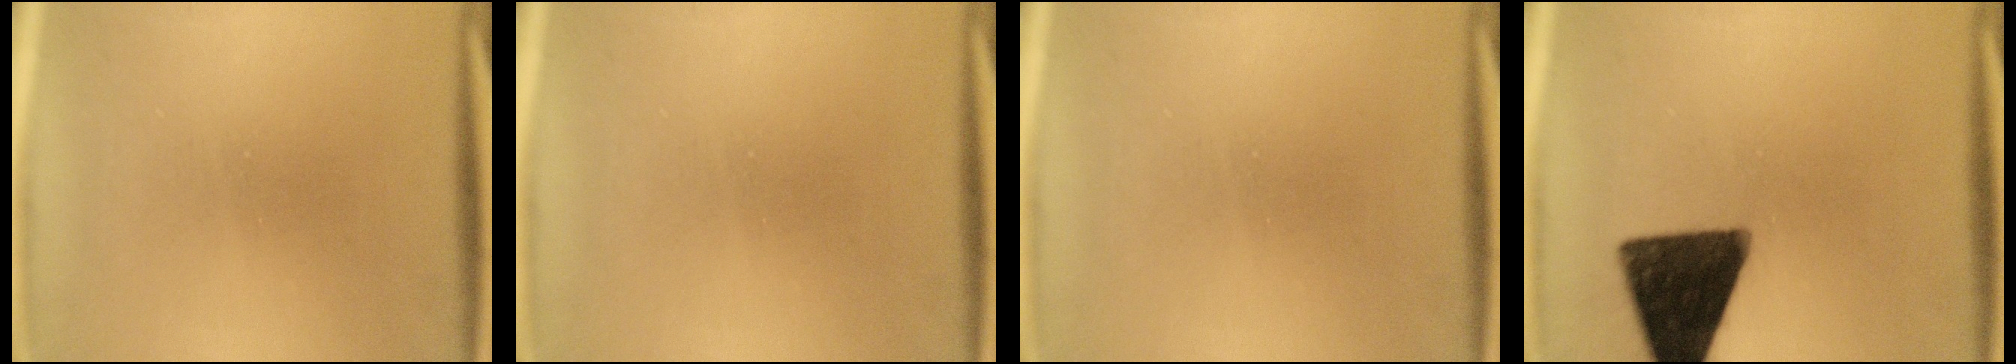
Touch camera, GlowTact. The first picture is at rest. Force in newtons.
{"total": 0.0}
{"total": 0.0}
{"total": 15.1}